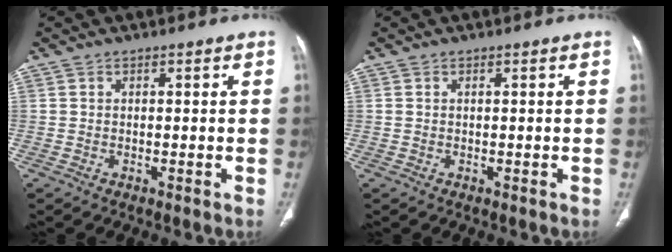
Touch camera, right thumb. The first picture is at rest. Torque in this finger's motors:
{"motor_torque": [-0.13, 0.25, -0.03, 0.44, 0.03]}